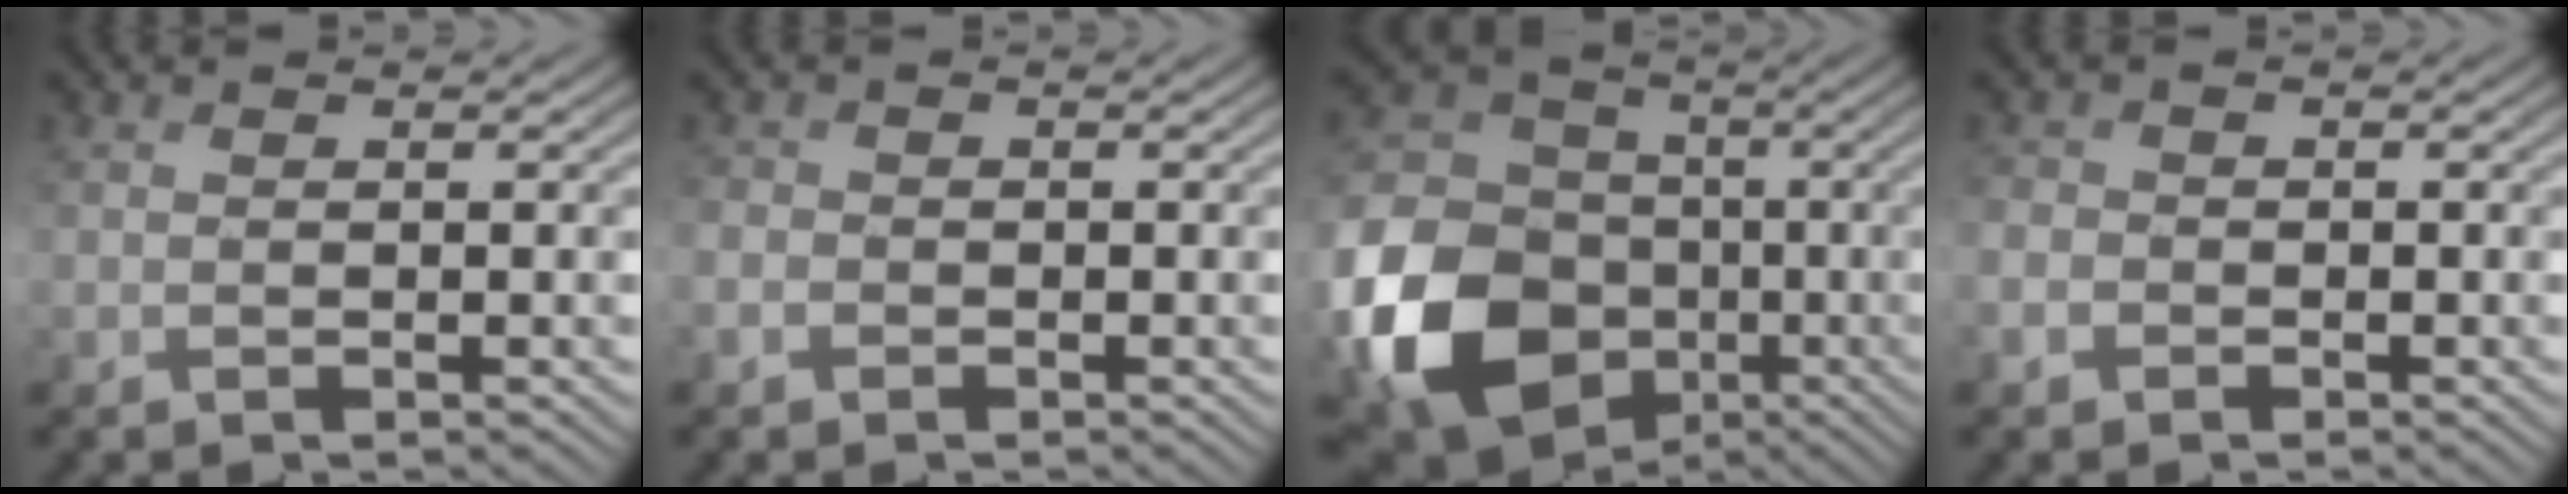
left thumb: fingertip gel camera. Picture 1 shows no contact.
{"total": 2.1, "force": [-1.1, 1.7, 0.6], "torque": [-0.017, -0.004, -0.029]}
{"total": 17.6, "force": [-5.9, 13.8, 9.2], "torque": [-0.240, -0.042, -0.108]}
{"total": 2.4, "force": [-1.2, 1.9, 0.6], "torque": [-0.022, -0.004, -0.034]}